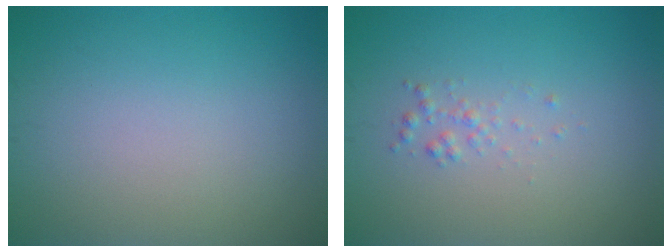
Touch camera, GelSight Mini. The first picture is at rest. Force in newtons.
{"total": 0.9, "press": 0.9, "slide": 0.0}